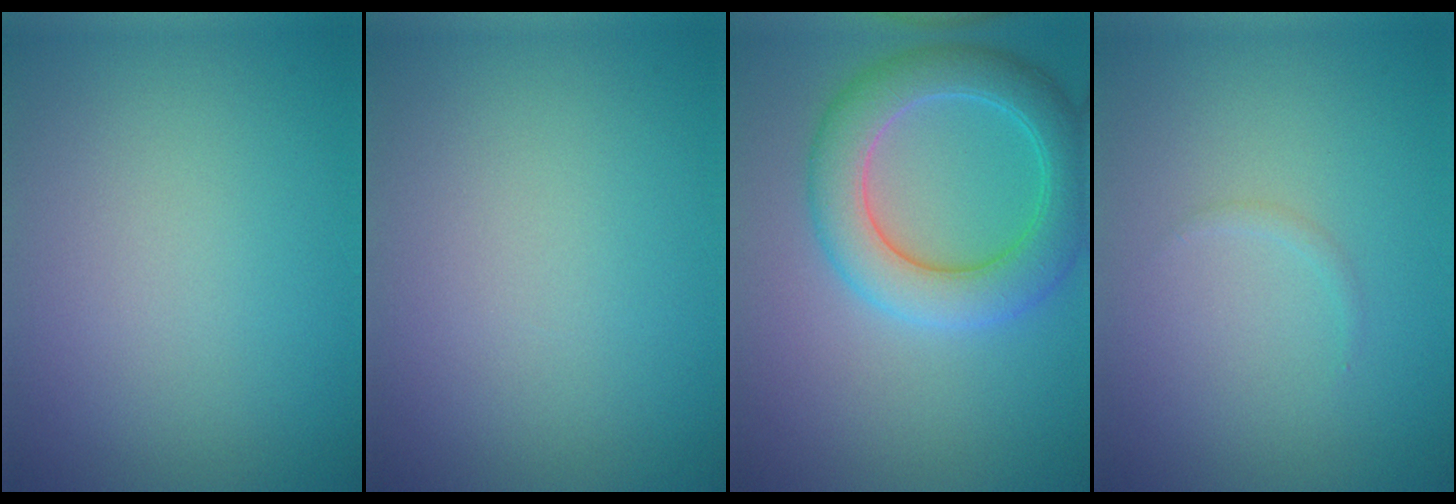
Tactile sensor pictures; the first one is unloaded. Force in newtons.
{"total": 0.0}
{"total": 6.2, "press": 6.2, "slide": 0.1}
{"total": 0.5, "press": 0.5, "slide": 0.0}